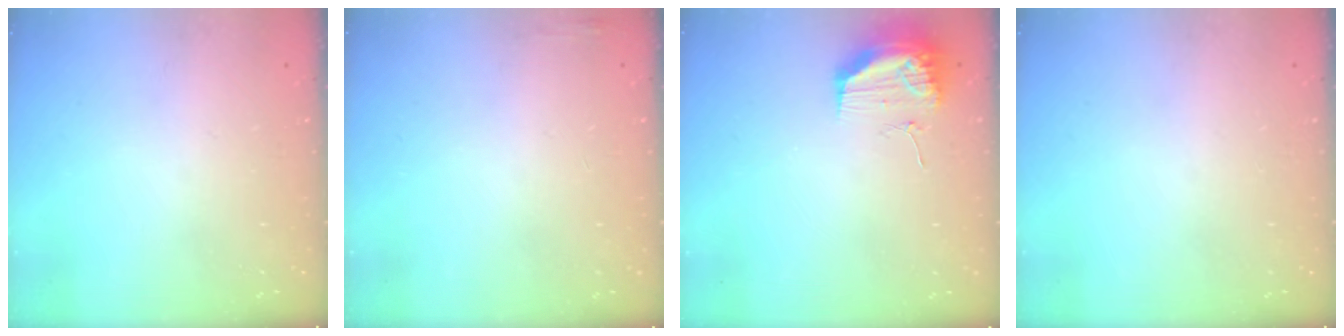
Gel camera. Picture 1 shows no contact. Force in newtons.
{"total": 3.5, "press": 3.1, "slide": 1.6}
{"total": 17.0, "press": 13.3, "slide": 10.6}
{"total": 0.0}